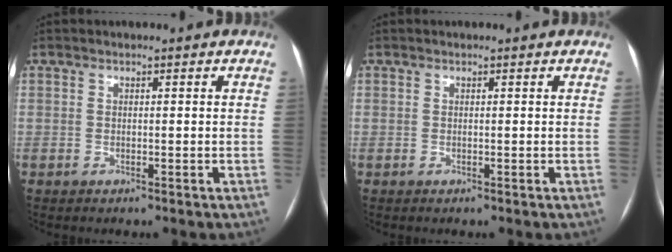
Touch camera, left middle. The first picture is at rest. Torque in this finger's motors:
{"motor_torque": [-0.01, -0.01, -0.05, -0.01]}